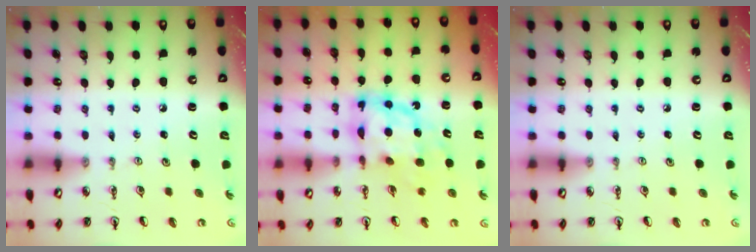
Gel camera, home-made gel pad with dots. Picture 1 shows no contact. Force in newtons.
{"total": 13.5, "press": 13.4, "slide": 1.2}
{"total": 0.0}